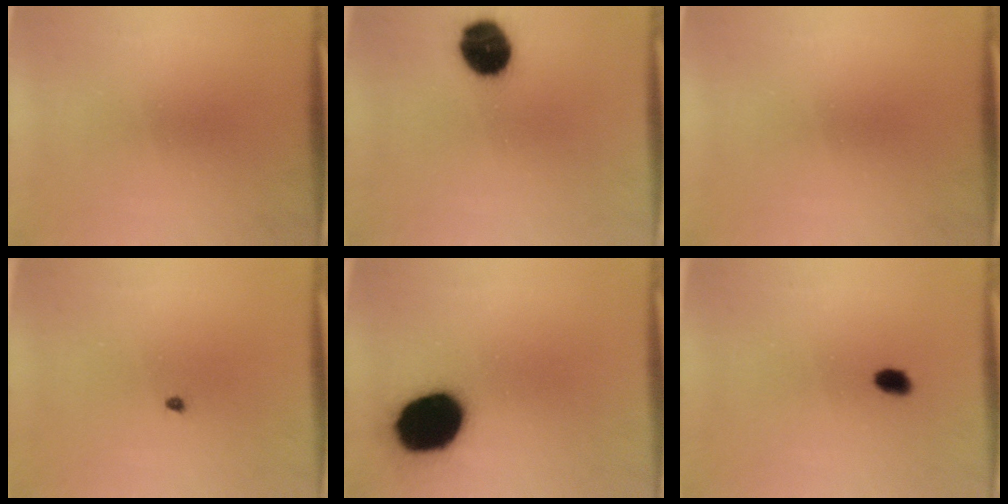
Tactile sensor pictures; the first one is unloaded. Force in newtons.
{"total": 11.9}
{"total": 0.0}
{"total": 0.6}
{"total": 18.9}
{"total": 1.8}